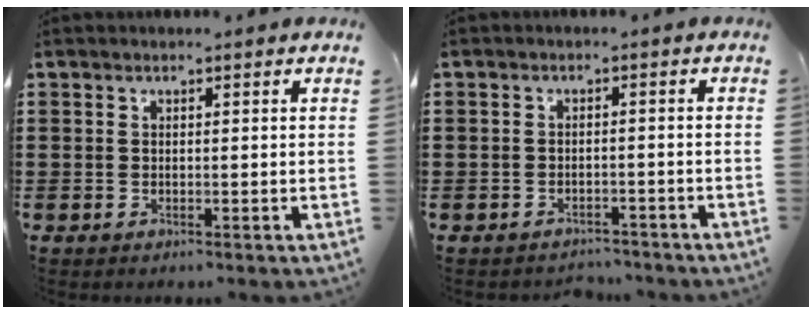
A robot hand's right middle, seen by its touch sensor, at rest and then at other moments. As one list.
[{"total": 2.1, "force": [-2.0, 0.4, -0.4], "torque": [-0.002, 0.000, -0.048]}]